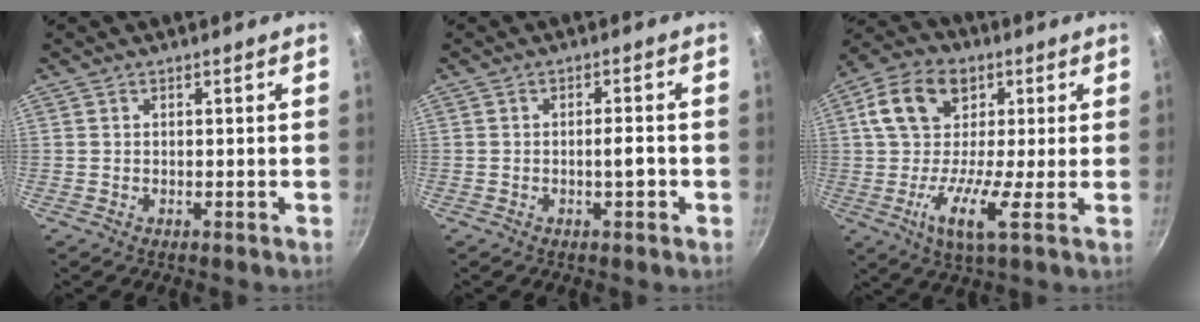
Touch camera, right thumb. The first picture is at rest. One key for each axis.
{"total": 3.0, "fx": -1.0, "fy": 0.9, "fz": 2.8, "tx": -0.034, "ty": 0.010, "tz": -0.013}
{"total": 13.8, "fx": 0.7, "fy": 7.8, "fz": 11.4, "tx": -0.191, "ty": 0.015, "tz": -0.013}